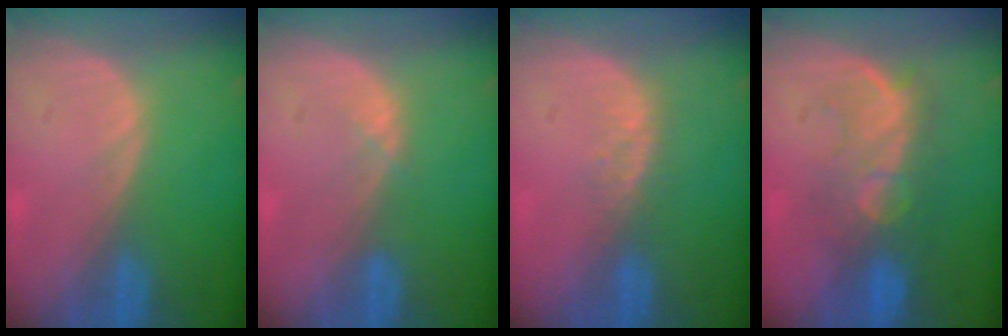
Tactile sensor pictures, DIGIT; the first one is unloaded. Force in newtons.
{"total": 0.9, "press": 0.9, "slide": 0.3}
{"total": 2.9, "press": 2.3, "slide": 1.8}
{"total": 8.8, "press": 8.2, "slide": 3.2}